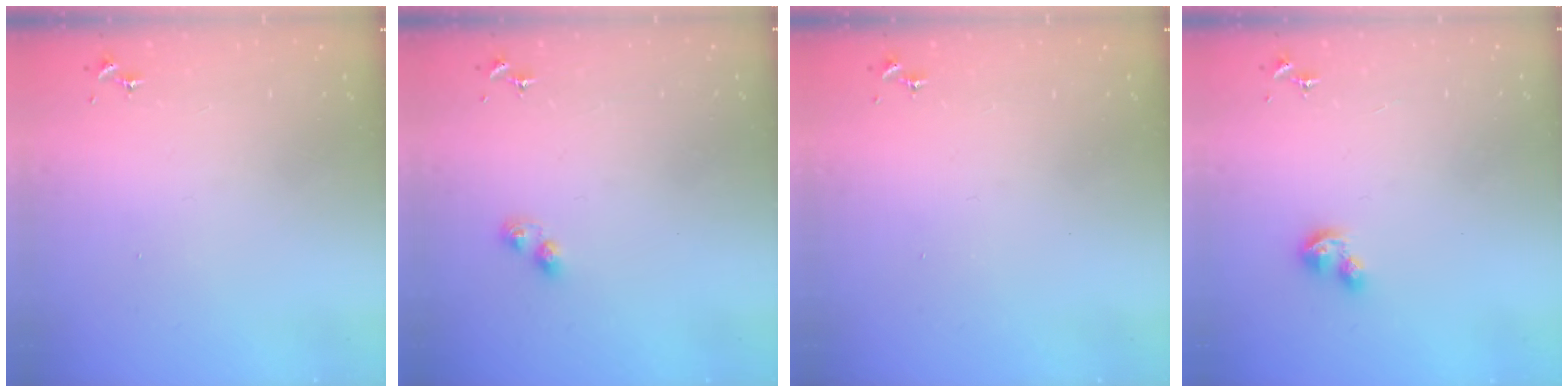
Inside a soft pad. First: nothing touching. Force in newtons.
{"total": 3.4, "press": 3.4, "slide": 0.5}
{"total": 0.0}
{"total": 6.0, "press": 6.0, "slide": 0.4}